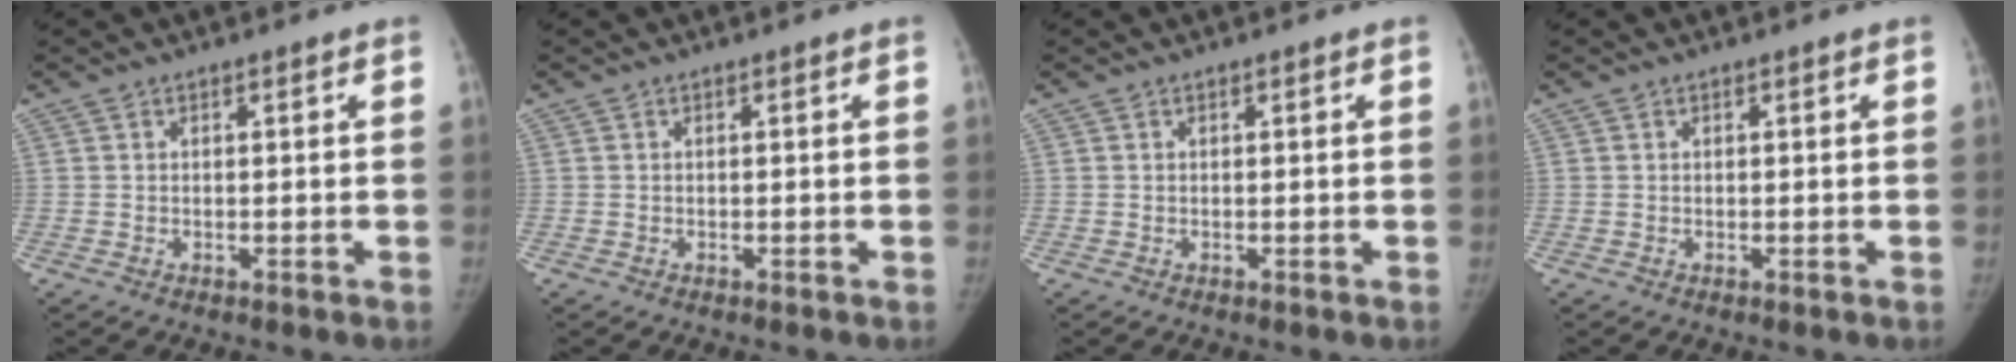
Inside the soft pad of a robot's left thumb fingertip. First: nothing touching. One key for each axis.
{"total": 0.0}
{"total": 0.0}
{"total": 0.0}